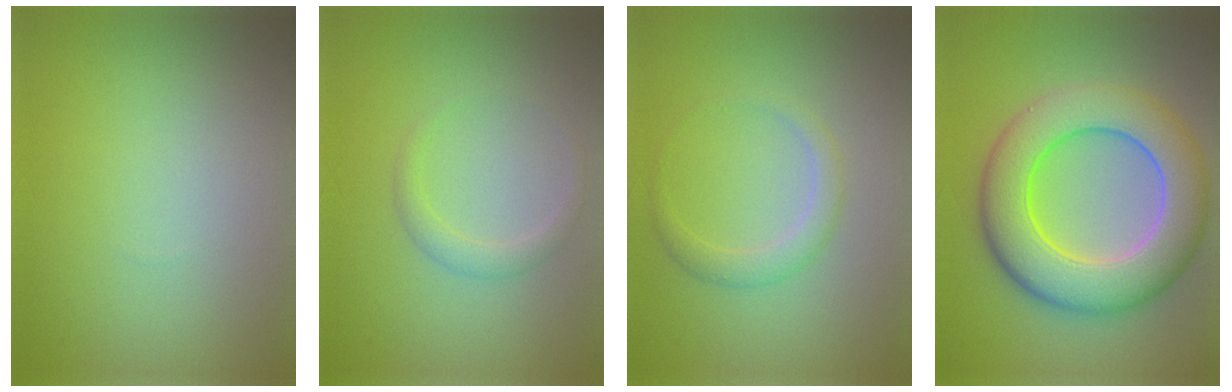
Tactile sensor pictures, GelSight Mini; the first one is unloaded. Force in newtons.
{"total": 1.4, "press": 1.4, "slide": 0.0}
{"total": 1.8, "press": 1.8, "slide": 0.1}
{"total": 9.8, "press": 9.8, "slide": 0.4}